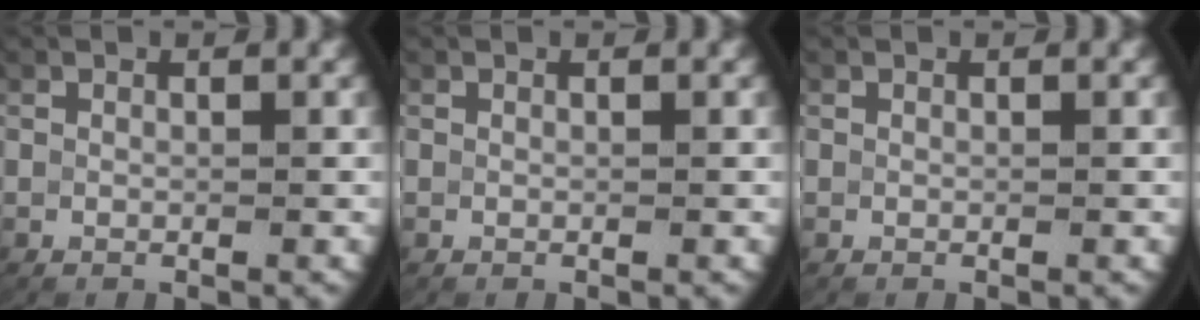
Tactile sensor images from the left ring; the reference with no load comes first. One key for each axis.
{"total": 0.0}
{"total": 0.0}